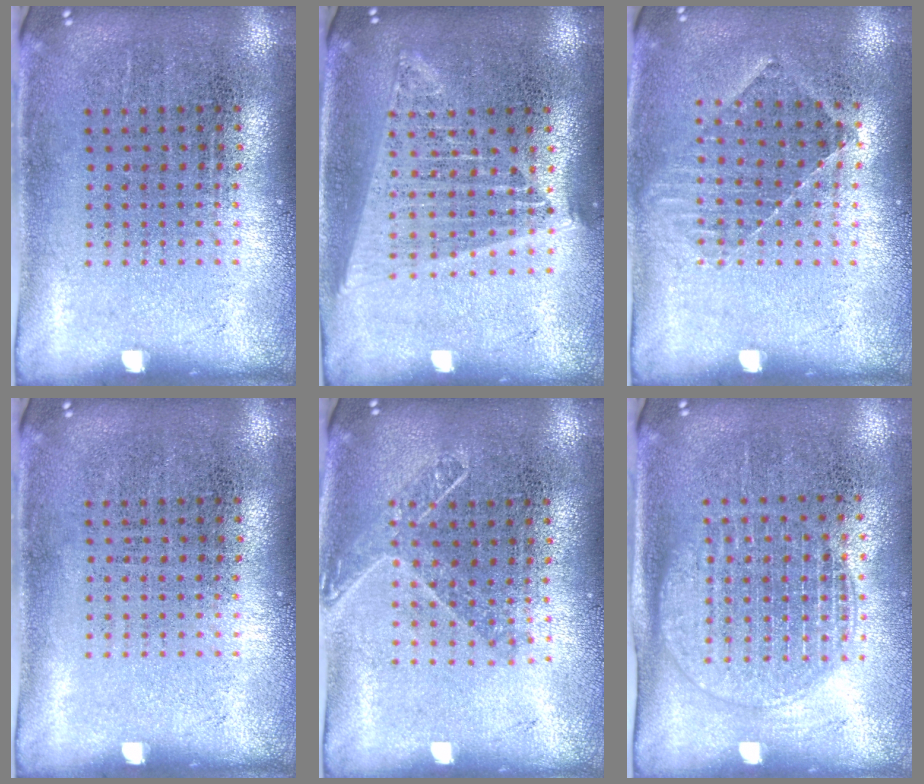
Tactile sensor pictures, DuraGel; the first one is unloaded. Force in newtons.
{"total": 1.8, "press": 1.6, "slide": 0.8}
{"total": 1.0, "press": 0.9, "slide": 0.2}
{"total": 0.0}
{"total": 1.4, "press": 1.1, "slide": 0.8}
{"total": 1.6, "press": 1.4, "slide": 0.8}